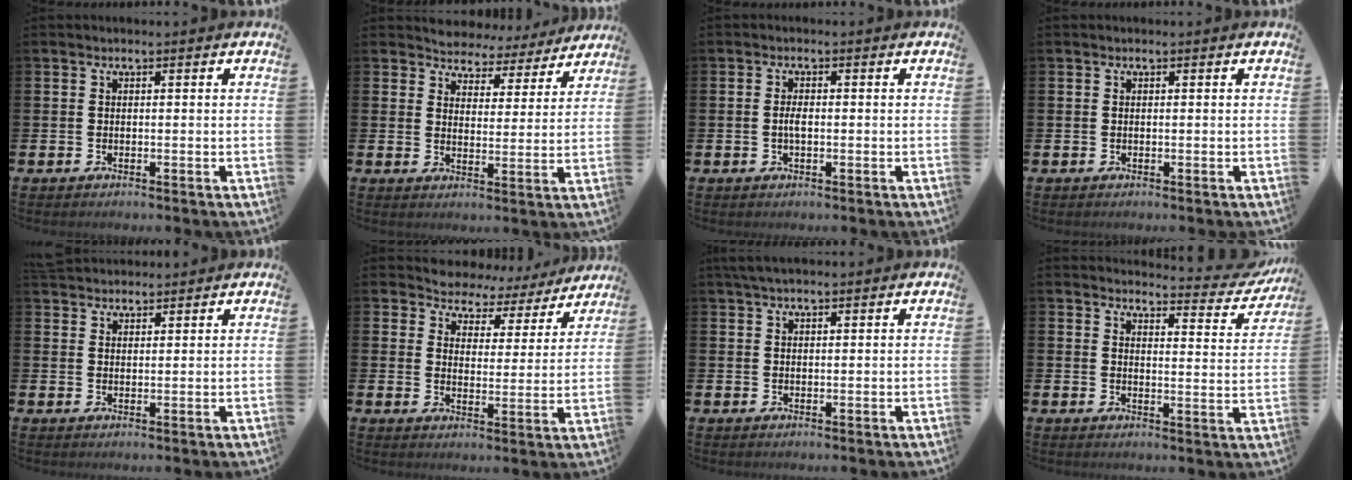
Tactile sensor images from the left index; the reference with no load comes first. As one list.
[{"total": 4.7, "force": [4.5, 1.4, -0.3], "torque": [-0.014, -0.041, 0.075]}, {"total": 1.7, "force": [-0.1, 0.6, 1.5], "torque": [-0.025, 0.000, -0.004]}, {"total": 0.0}, {"total": 2.8, "force": [2.7, 0.7, 0.0], "torque": [-0.007, -0.008, 0.051]}, {"total": 4.6, "force": [4.2, 1.8, -0.1], "torque": [-0.019, -0.041, 0.066]}, {"total": 1.3, "force": [1.2, 0.3, 0.4], "torque": [0.003, -0.002, 0.019]}, {"total": 3.6, "force": [3.5, 0.6, 0.7], "torque": [-0.005, -0.036, 0.051]}]